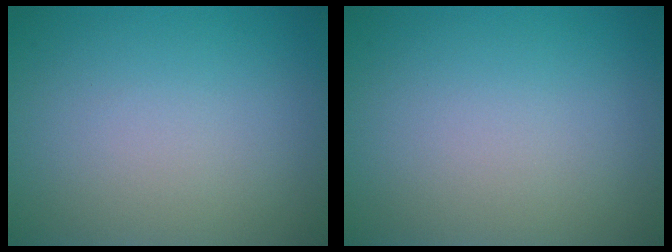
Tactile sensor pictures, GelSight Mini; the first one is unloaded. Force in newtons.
{"total": 0.0}